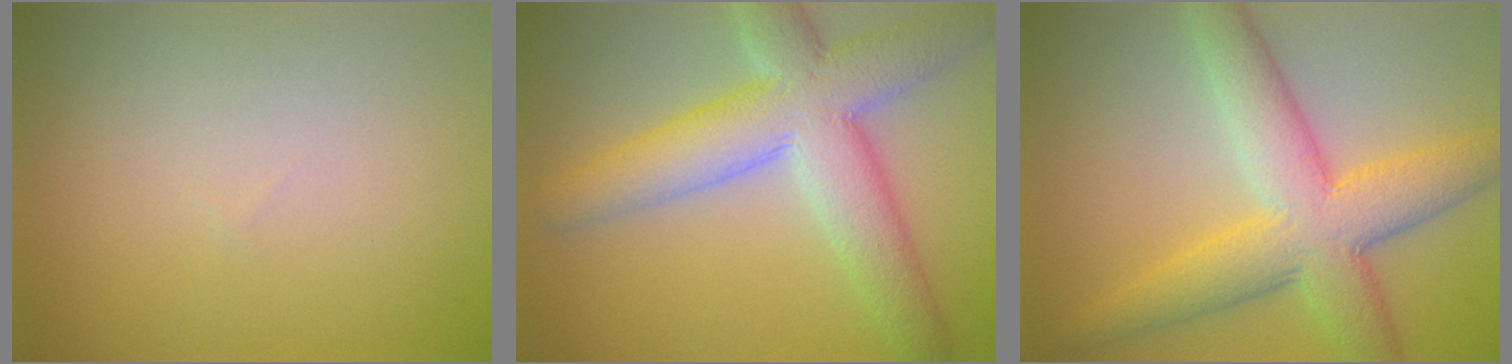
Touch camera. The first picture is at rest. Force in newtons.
{"total": 9.0, "press": 8.9, "slide": 0.7}
{"total": 8.2, "press": 8.2, "slide": 0.1}